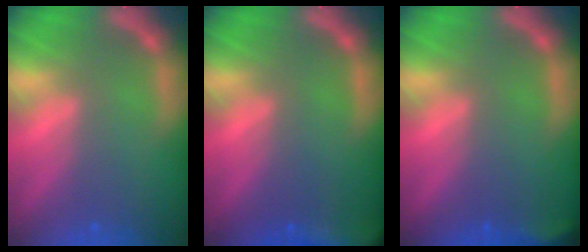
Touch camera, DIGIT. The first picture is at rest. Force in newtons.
{"total": 9.0}
{"total": 2.4}